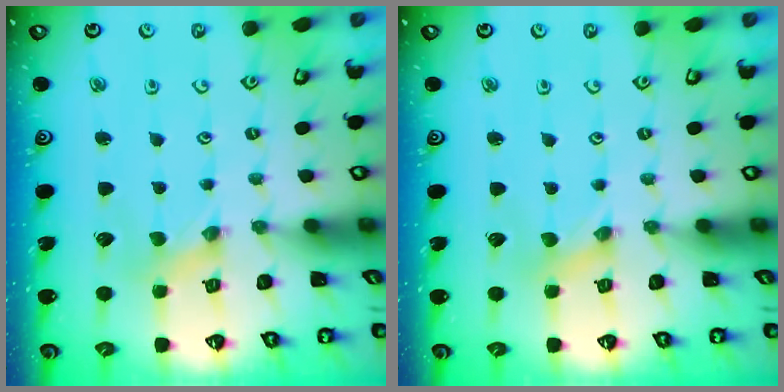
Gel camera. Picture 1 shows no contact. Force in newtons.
{"total": 0.0}